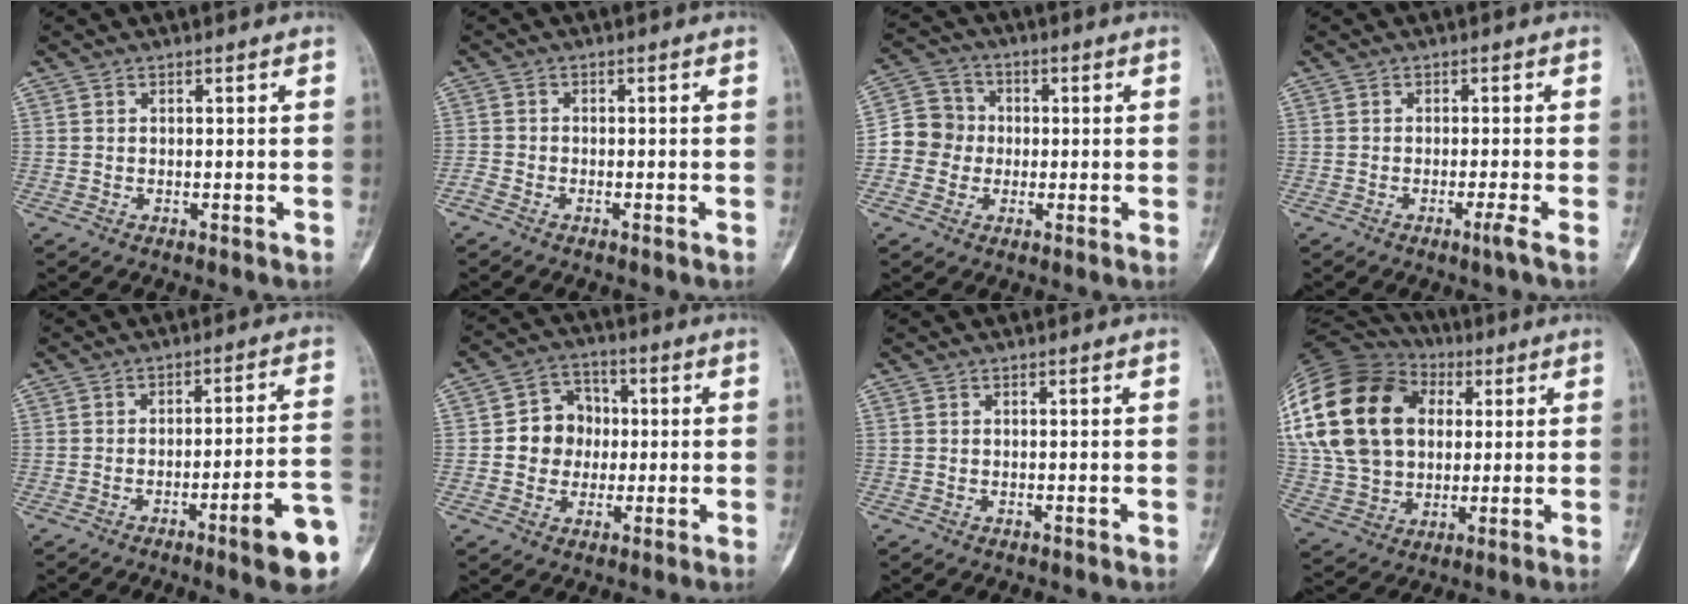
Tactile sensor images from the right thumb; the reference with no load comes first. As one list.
[{"total": 1.8, "force": [-1.5, 0.7, 0.7], "torque": [-0.025, 0.001, -0.034]}, {"total": 8.0, "force": [-0.8, 7.7, 2.1], "torque": [-0.008, 0.021, -0.026]}, {"total": 2.1, "force": [-1.1, -0.7, 1.6], "torque": [-0.038, -0.004, -0.024]}, {"total": 11.2, "force": [-5.2, 1.1, 9.9], "torque": [-0.131, 0.027, -0.068]}, {"total": 8.8, "force": [0.0, 7.8, 3.9], "torque": [-0.023, 0.019, -0.008]}, {"total": 0.0}, {"total": 28.3, "force": [6.5, 20.6, 18.4], "torque": [-0.385, 0.044, 0.130]}]